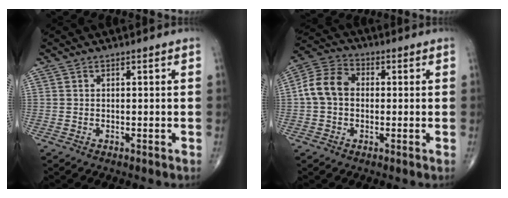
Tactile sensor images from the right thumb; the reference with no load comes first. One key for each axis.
{"total": 8.6, "fx": 0.1, "fy": 6.6, "fz": 5.5, "tx": -0.099, "ty": 0.028, "tz": -0.011}